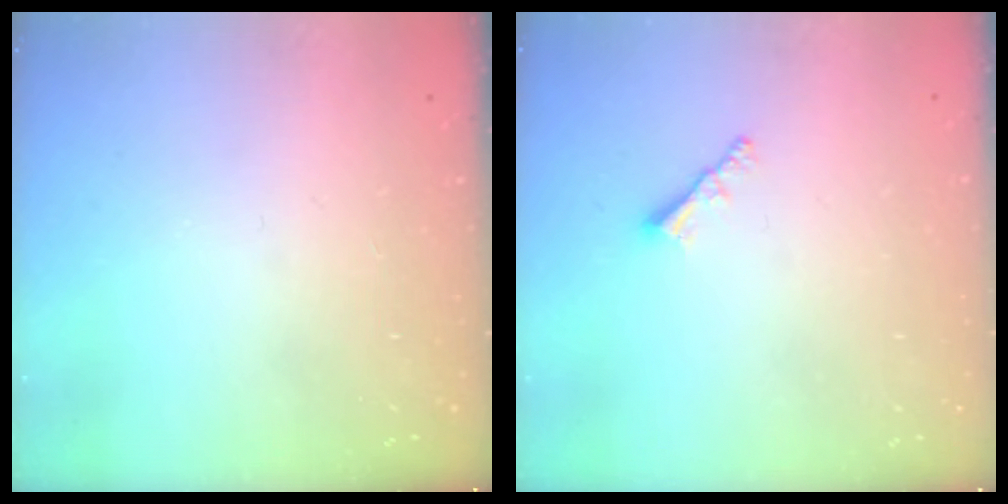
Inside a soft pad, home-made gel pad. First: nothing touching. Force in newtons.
{"total": 2.1, "press": 2.0, "slide": 0.5}